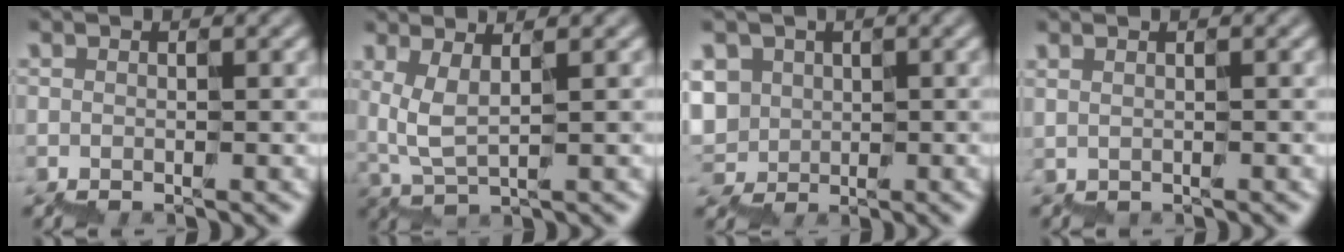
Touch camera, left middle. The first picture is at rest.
{"total": 2.6, "force": [2.3, 0.1, 1.1], "torque": [-0.035, 0.010, 0.047]}
{"total": 3.7, "force": [1.4, 3.4, -0.3], "torque": [-0.002, 0.024, 0.023]}
{"total": 0.6, "force": [0.6, -0.1, 0.0], "torque": [0.011, 0.000, 0.010]}